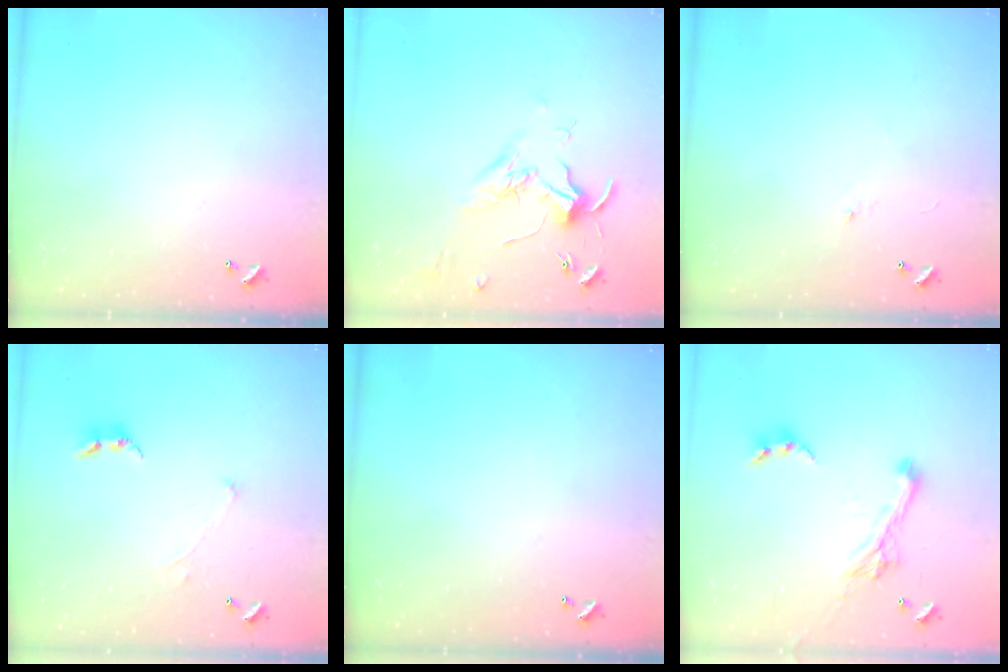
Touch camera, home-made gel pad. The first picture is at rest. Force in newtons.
{"total": 1.8, "press": 1.7, "slide": 0.7}
{"total": 0.7, "press": 0.4, "slide": 0.6}
{"total": 0.7, "press": 0.3, "slide": 0.6}
{"total": 0.0}
{"total": 3.2, "press": 3.0, "slide": 1.3}